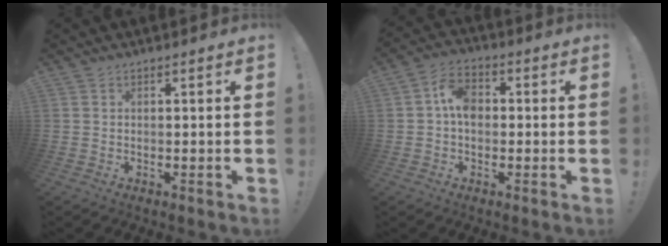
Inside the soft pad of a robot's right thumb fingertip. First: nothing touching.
{"total": 7.9, "force": [0.4, 5.8, 5.4], "torque": [-0.094, 0.011, 0.010]}